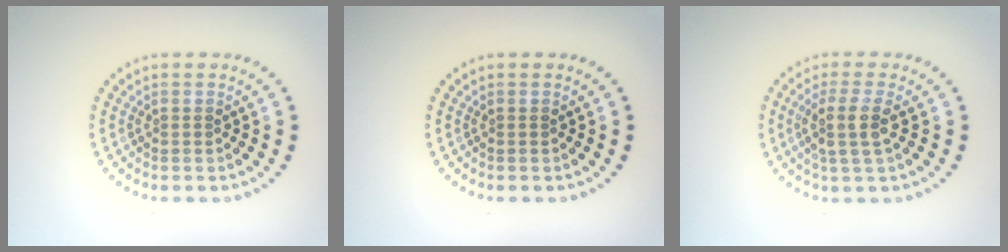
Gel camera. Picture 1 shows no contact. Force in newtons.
{"total": 0.0}
{"total": 3.0, "press": 2.4, "slide": 1.8}